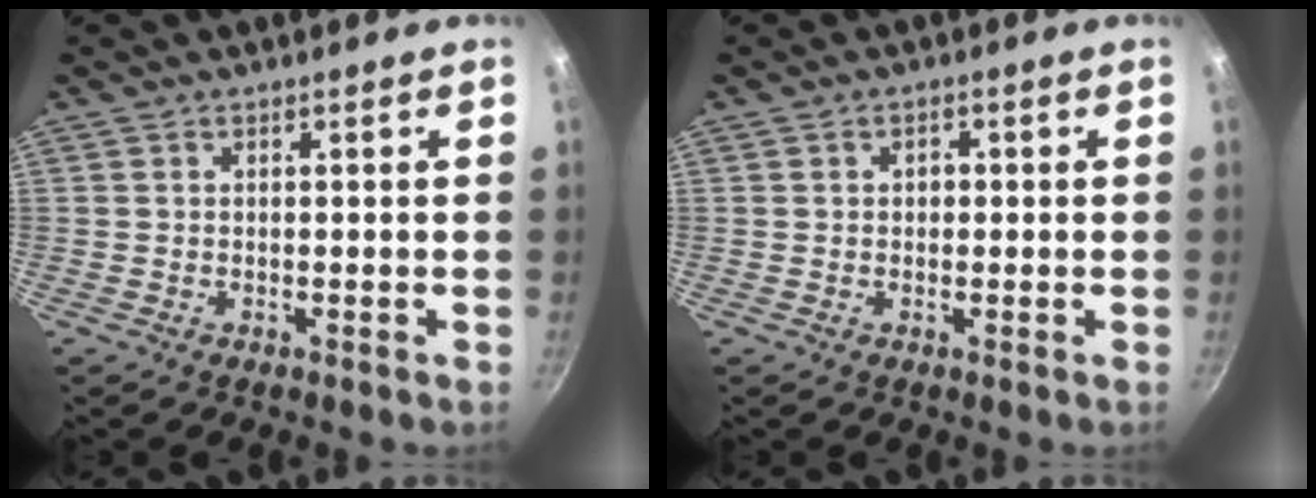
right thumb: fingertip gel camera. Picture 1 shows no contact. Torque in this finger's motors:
{"motor_torque": [-0.52, 0.23, -0.35, 0.17, -0.01]}